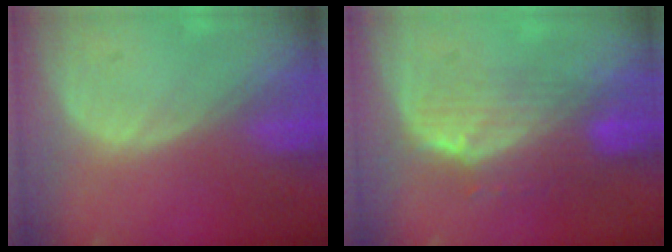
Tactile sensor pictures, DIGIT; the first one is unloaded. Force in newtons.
{"total": 7.5, "press": 6.7, "slide": 3.3}